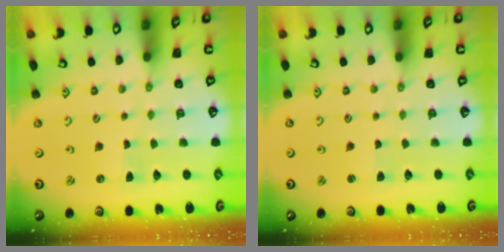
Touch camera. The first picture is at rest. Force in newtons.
{"total": 1.9, "press": 1.9, "slide": 0.2}